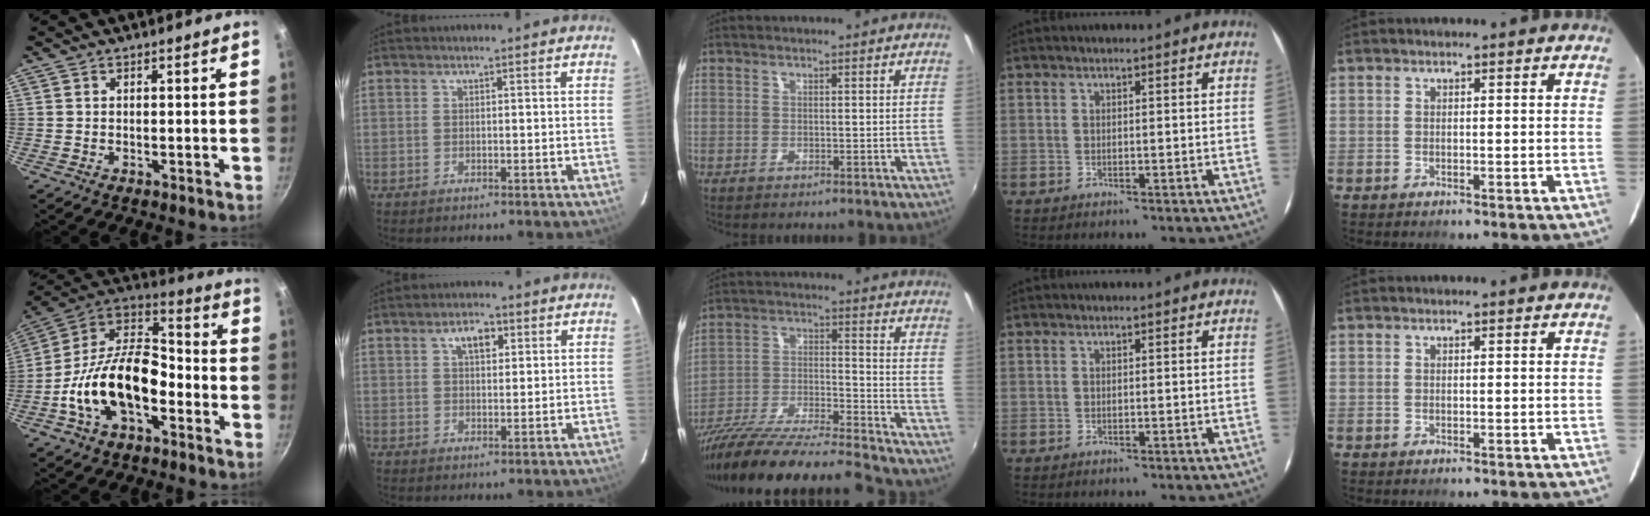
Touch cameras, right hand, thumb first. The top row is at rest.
{"thumb": {"total": 20.3, "force": [-6.5, 11.6, 15.4], "torque": [-0.252, 0.061, -0.134]}, "index": {"total": 4.1, "force": [1.8, 2.2, 2.9], "torque": [-0.047, 0.012, 0.031]}, "middle": {"total": 20.4, "force": [-17.3, 1.4, 10.8], "torque": [-0.188, -0.037, -0.289]}}